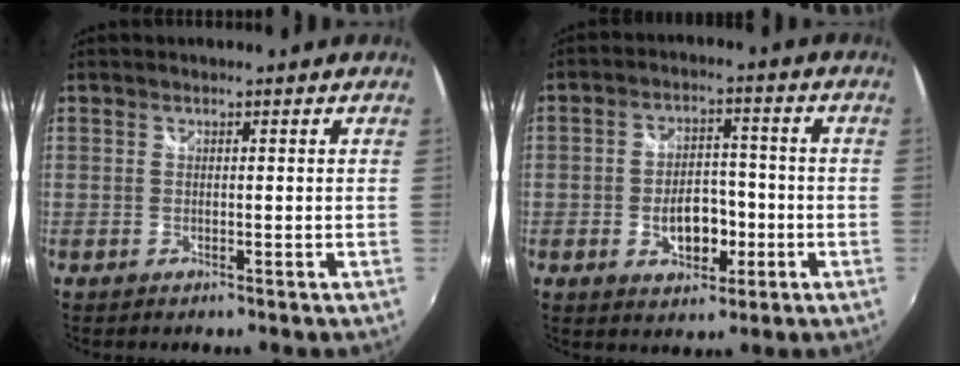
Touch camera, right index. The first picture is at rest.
{"total": 7.9, "force": [-2.5, 4.9, 5.7], "torque": [-0.105, 0.013, -0.030]}